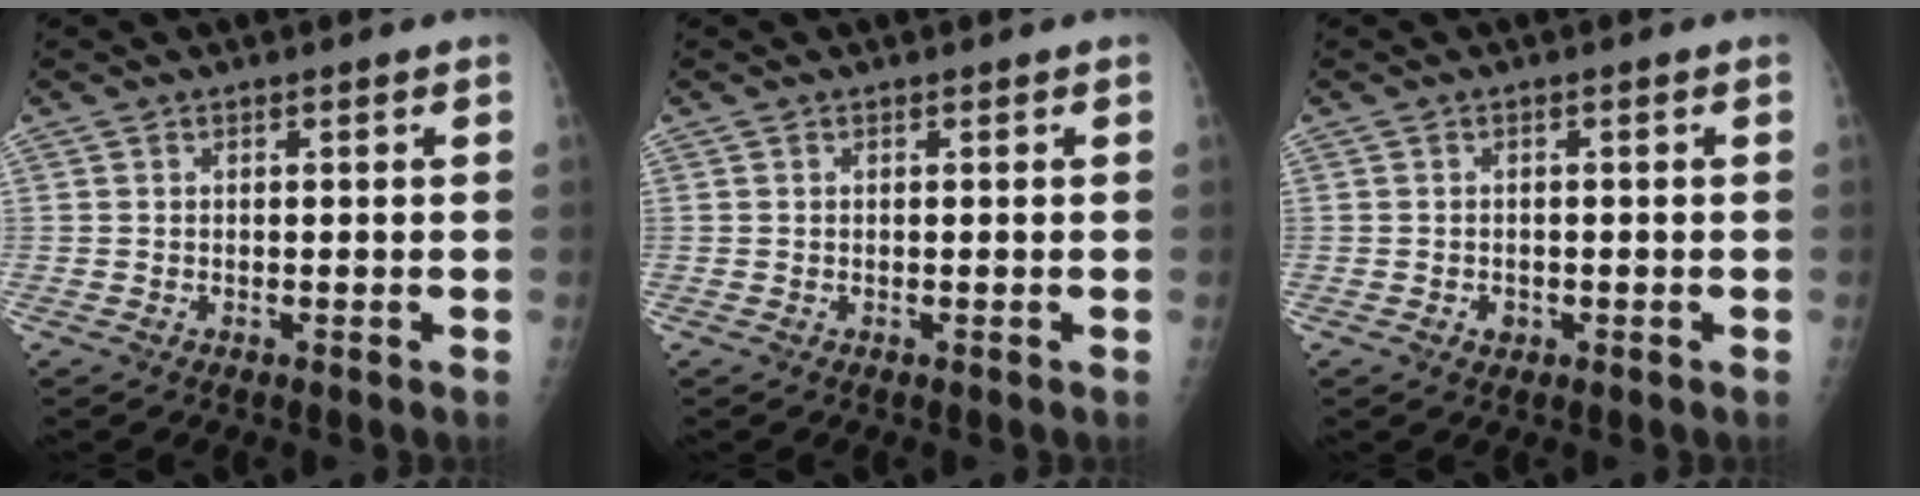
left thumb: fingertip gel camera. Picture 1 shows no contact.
{"total": 0.0}
{"total": 1.6, "force": [-0.7, 1.2, 0.7], "torque": [-0.007, 0.007, -0.007]}